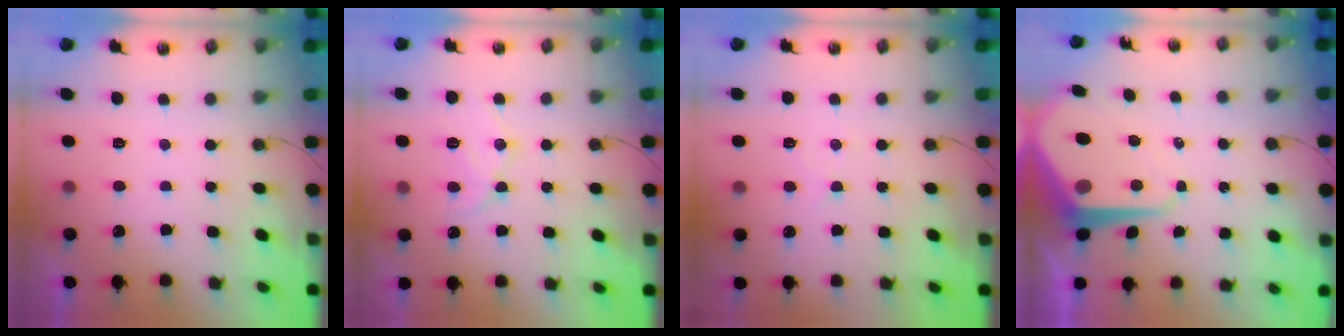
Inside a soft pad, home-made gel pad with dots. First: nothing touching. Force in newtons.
{"total": 12.6, "press": 12.6, "slide": 1.1}
{"total": 5.8, "press": 5.8, "slide": 1.0}
{"total": 10.6, "press": 10.6, "slide": 1.1}